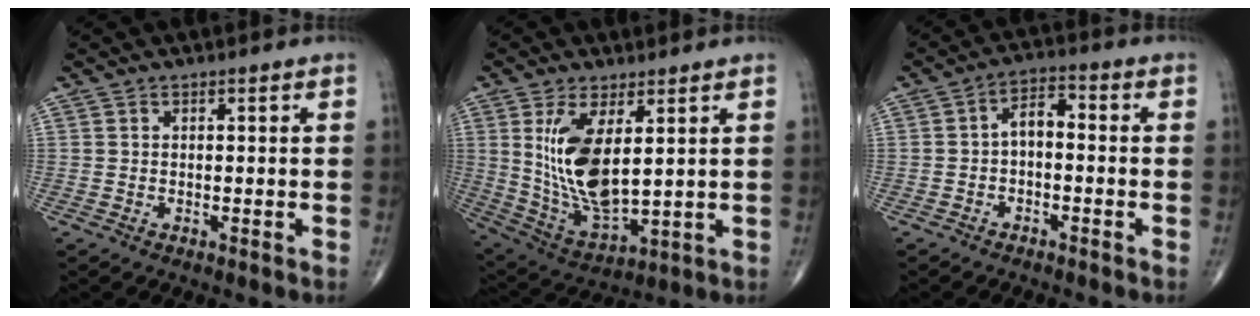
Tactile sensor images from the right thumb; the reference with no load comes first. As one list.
[{"total": 14.0, "force": [3.3, 5.9, 12.3], "torque": [-0.238, -0.027, 0.083]}, {"total": 4.6, "force": [-0.8, 2.5, 3.7], "torque": [-0.056, 0.029, -0.025]}]